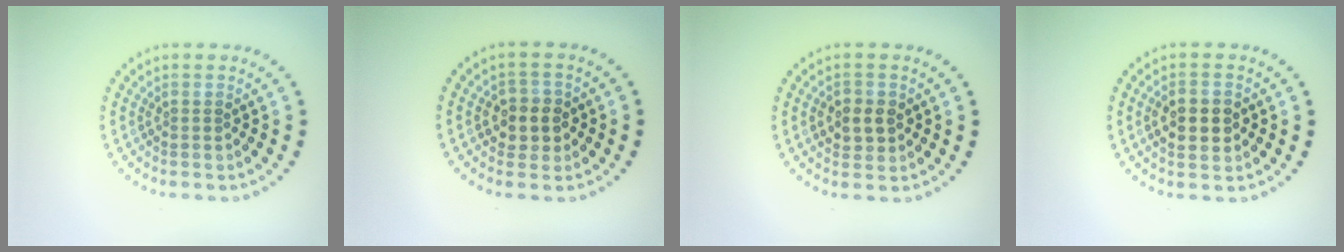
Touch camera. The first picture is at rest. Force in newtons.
{"total": 2.7, "press": 2.6, "slide": 0.6}
{"total": 2.6, "press": 2.5, "slide": 0.5}
{"total": 4.0, "press": 4.0, "slide": 0.1}